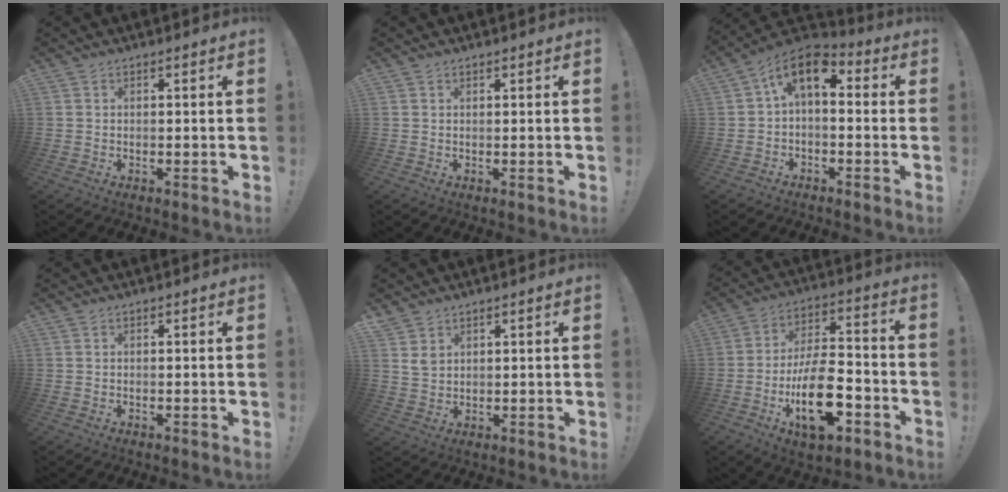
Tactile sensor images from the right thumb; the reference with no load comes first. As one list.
[{"total": 0.6, "force": [0.5, 0.2, 0.2], "torque": [0.003, -0.003, 0.009]}, {"total": 8.5, "force": [2.3, 4.3, 6.9], "torque": [-0.121, -0.010, 0.045]}, {"total": 0.0}, {"total": 4.1, "force": [2.6, 2.7, 1.6], "torque": [-0.014, -0.017, 0.048]}, {"total": 20.1, "force": [-7.7, 9.7, 15.9], "torque": [-0.269, 0.045, -0.117]}]